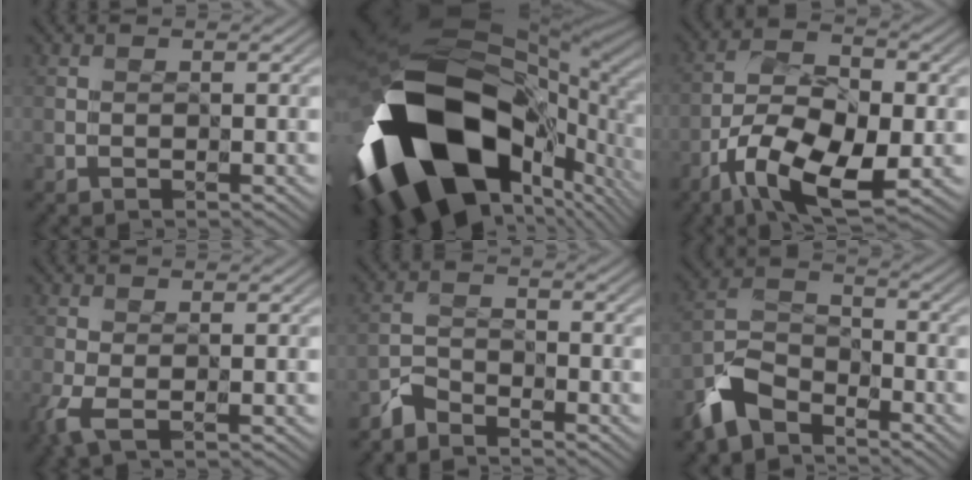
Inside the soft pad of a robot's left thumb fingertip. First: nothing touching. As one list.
[{"total": 21.0, "force": [-5.6, 12.6, 15.9], "torque": [-0.358, -0.079, -0.062]}, {"total": 11.1, "force": [-5.4, 4.9, 8.4], "torque": [-0.159, -0.009, -0.107]}, {"total": 2.7, "force": [-0.9, 0.9, 2.4], "torque": [-0.066, -0.008, -0.018]}, {"total": 2.7, "force": [-2.7, 0.7, 0.0], "torque": [-0.005, -0.002, -0.067]}, {"total": 7.0, "force": [-5.3, 3.5, 2.9], "torque": [-0.066, -0.002, -0.126]}]